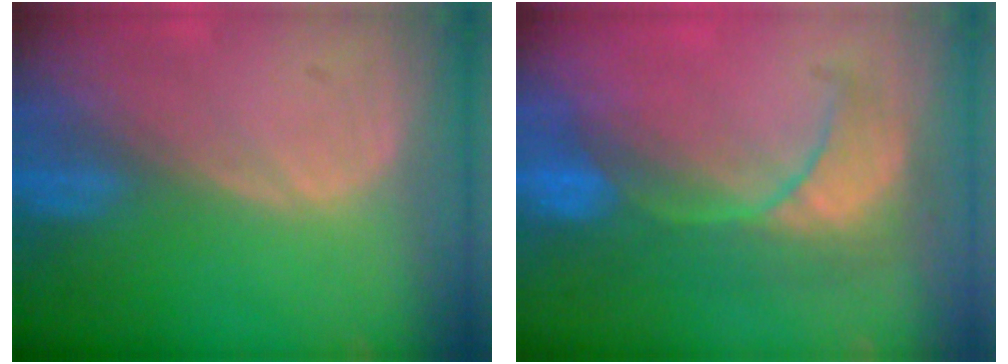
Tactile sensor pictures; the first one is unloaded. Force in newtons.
{"total": 8.4, "press": 8.3, "slide": 1.3}